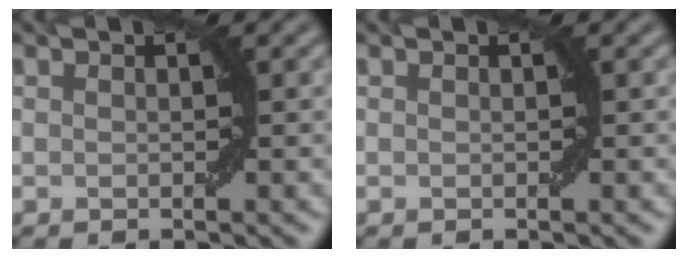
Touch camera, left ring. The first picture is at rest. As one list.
[{"total": 0.0}]